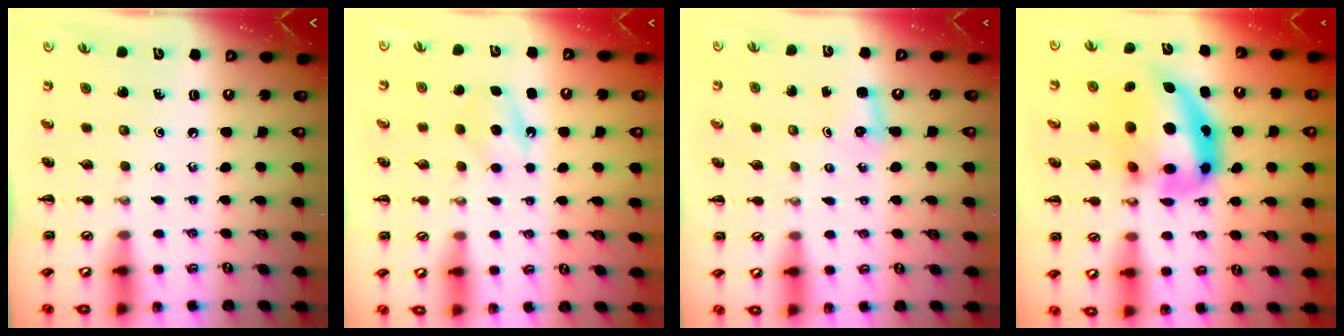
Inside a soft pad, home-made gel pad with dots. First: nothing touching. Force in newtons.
{"total": 5.2, "press": 5.0, "slide": 1.5}
{"total": 2.1, "press": 2.0, "slide": 0.6}
{"total": 14.9, "press": 14.4, "slide": 3.7}